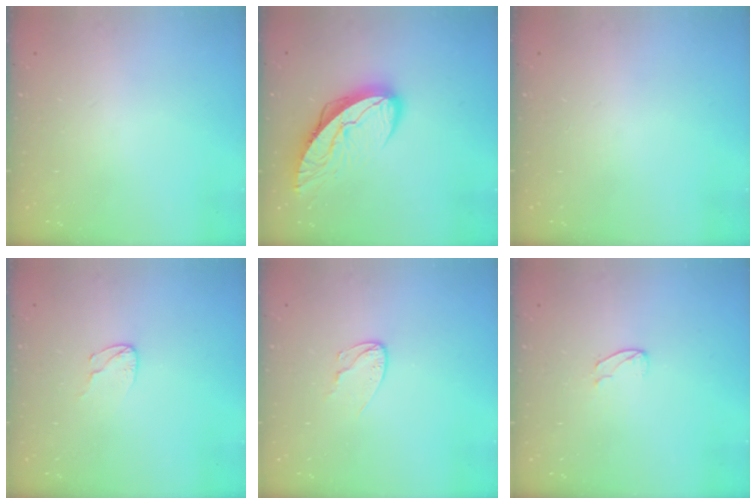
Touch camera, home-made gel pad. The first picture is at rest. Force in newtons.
{"total": 11.7, "press": 11.6, "slide": 1.3}
{"total": 0.0}
{"total": 5.4, "press": 5.4, "slide": 0.3}
{"total": 6.3, "press": 6.2, "slide": 0.6}
{"total": 5.0, "press": 5.0, "slide": 0.4}